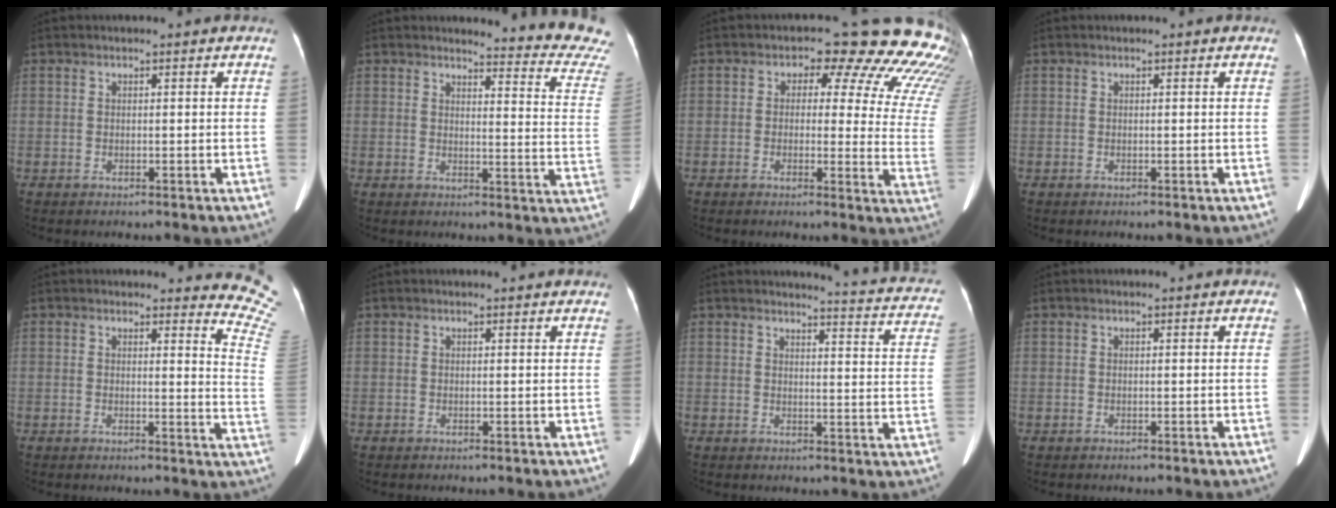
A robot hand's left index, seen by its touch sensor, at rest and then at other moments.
{"total": 14.6, "force": [14.5, -1.0, 1.3], "torque": [0.001, -0.143, 0.130]}
{"total": 17.5, "force": [12.9, 6.9, 9.5], "torque": [-0.092, -0.027, 0.112]}
{"total": 0.0}
{"total": 9.8, "force": [9.8, 0.4, 0.4], "torque": [0.026, -0.124, 0.060]}
{"total": 1.7, "force": [1.6, 0.2, 0.4], "torque": [-0.013, 0.007, 0.015]}
{"total": 12.9, "force": [12.3, 1.1, 3.5], "torque": [-0.023, -0.065, 0.106]}
{"total": 0.0}